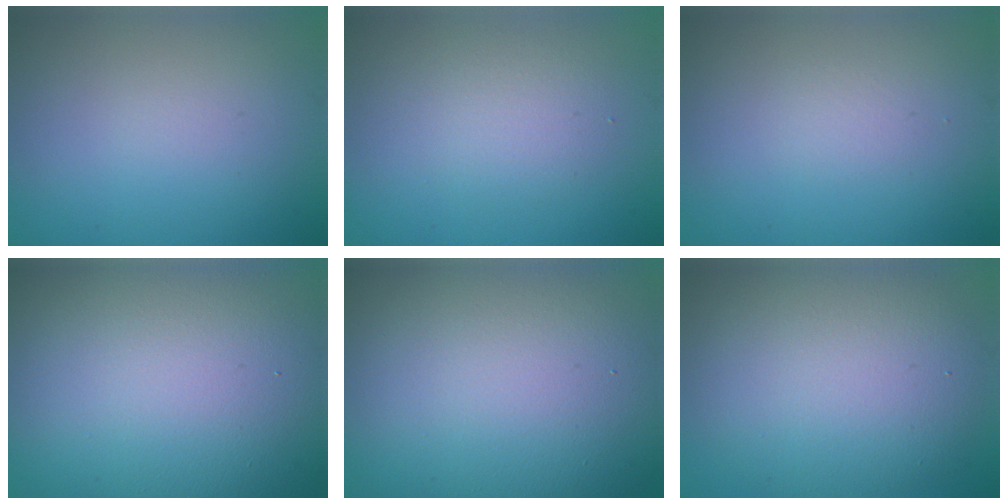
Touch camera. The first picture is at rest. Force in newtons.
{"total": 2.4, "press": 2.4, "slide": 0.1}
{"total": 0.8, "press": 0.8, "slide": 0.1}
{"total": 26.4, "press": 26.3, "slide": 1.2}
{"total": 19.3, "press": 19.3, "slide": 0.3}
{"total": 9.8, "press": 9.8, "slide": 0.7}